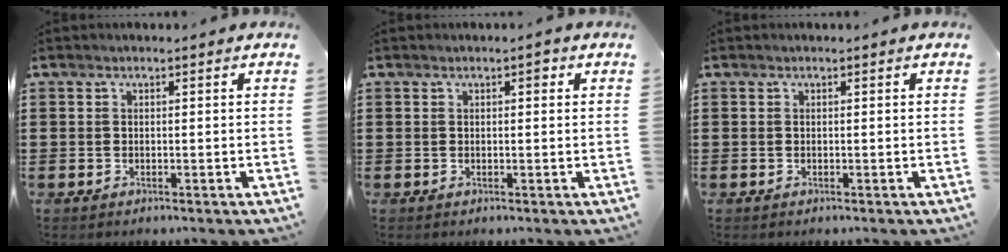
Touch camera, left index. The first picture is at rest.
{"total": 1.1, "force": [0.4, 0.3, 1.0], "torque": [-0.011, 0.002, 0.004]}
{"total": 0.0}